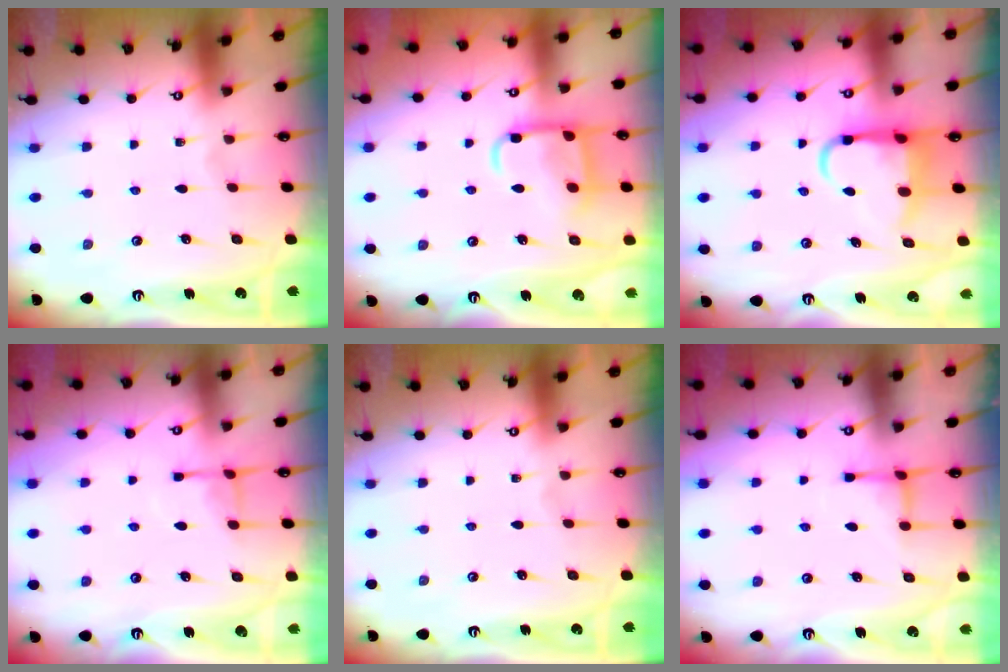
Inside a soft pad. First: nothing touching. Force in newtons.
{"total": 12.1, "press": 12.1, "slide": 1.1}
{"total": 8.0, "press": 7.8, "slide": 1.6}
{"total": 5.3, "press": 5.2, "slide": 0.8}
{"total": 0.0}
{"total": 3.7, "press": 3.6, "slide": 0.6}